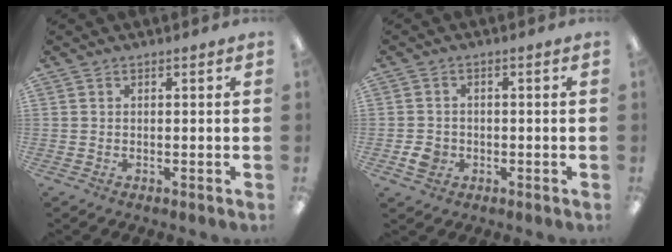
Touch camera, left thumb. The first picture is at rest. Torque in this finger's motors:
{"motor_torque": [0.07, 0.23, -0.01, -0.06, 0.00]}